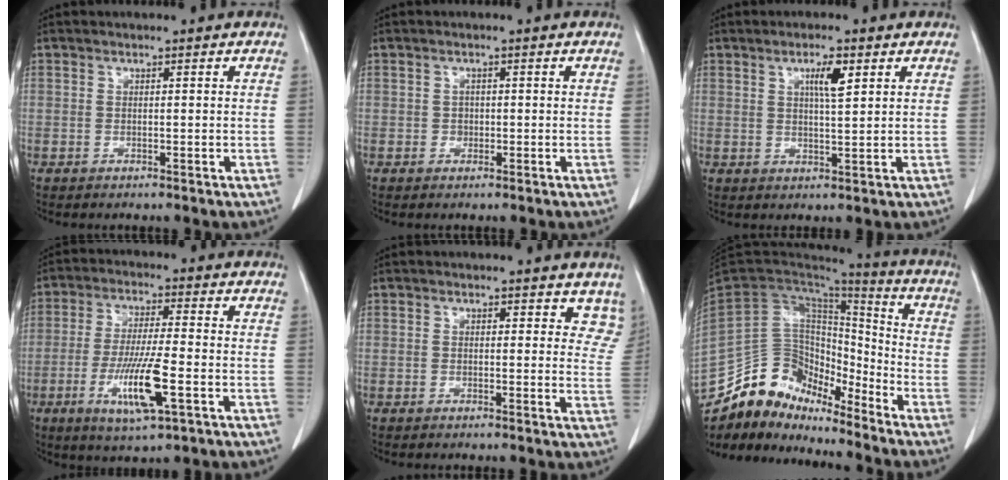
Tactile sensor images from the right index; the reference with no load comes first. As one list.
[{"total": 1.0, "force": [-0.2, 1.0, 0.3], "torque": [-0.003, 0.004, -0.002]}, {"total": 3.9, "force": [1.8, 0.4, 3.5], "torque": [-0.060, -0.001, 0.030]}, {"total": 10.4, "force": [-3.5, 1.0, 9.8], "torque": [-0.187, -0.018, -0.063]}, {"total": 5.1, "force": [4.3, 2.6, 1.2], "torque": [0.019, -0.012, 0.029]}, {"total": 14.0, "force": [-12.4, 5.6, 3.1], "torque": [-0.040, 0.068, -0.225]}]